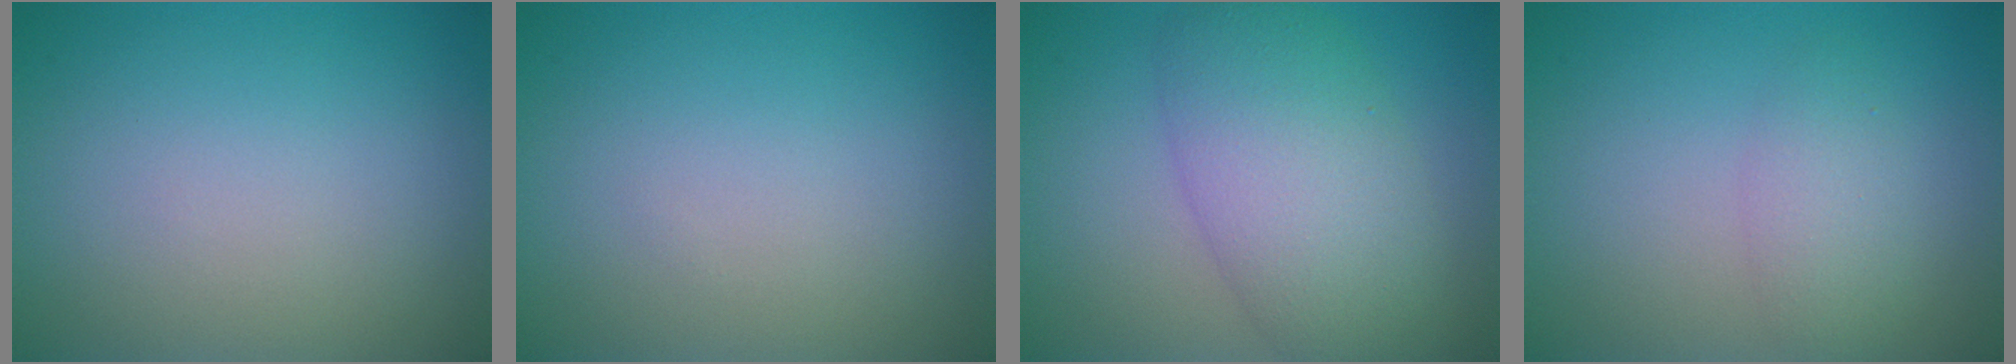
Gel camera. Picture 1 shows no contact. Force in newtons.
{"total": 0.0}
{"total": 7.5, "press": 7.5, "slide": 0.2}
{"total": 2.2, "press": 2.1, "slide": 0.2}